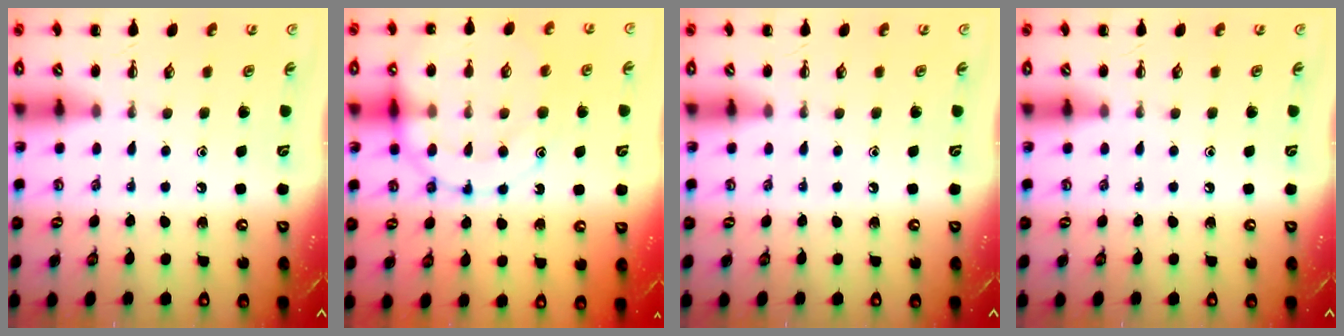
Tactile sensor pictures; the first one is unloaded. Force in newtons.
{"total": 16.6, "press": 16.5, "slide": 2.0}
{"total": 0.0}
{"total": 0.0}